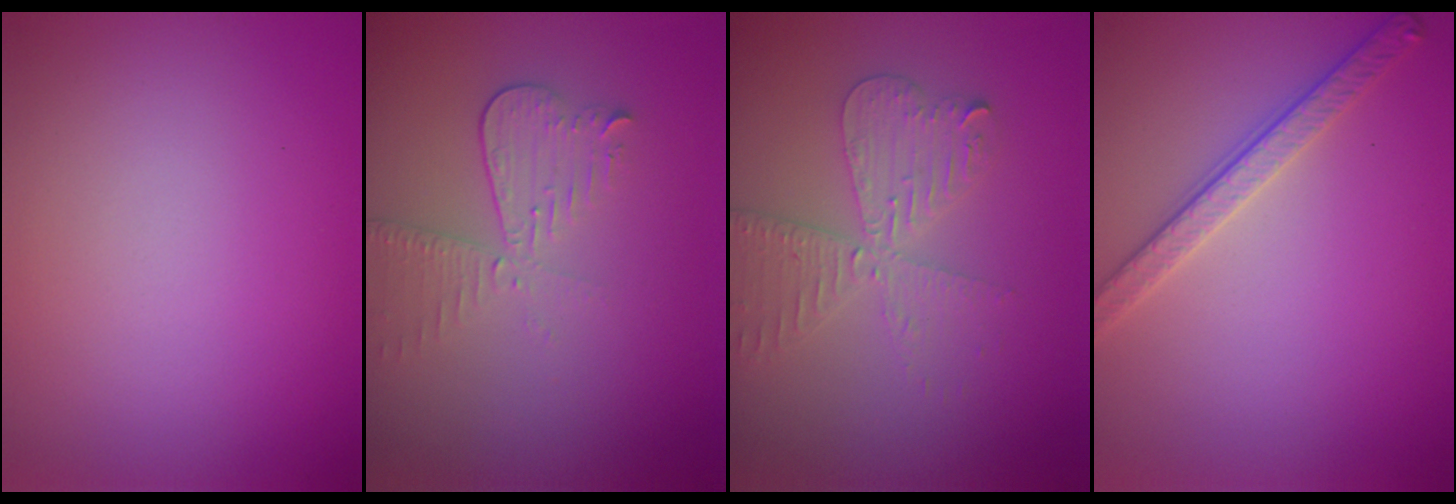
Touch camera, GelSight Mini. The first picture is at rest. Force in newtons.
{"total": 3.1, "press": 2.7, "slide": 1.6}
{"total": 4.1, "press": 3.5, "slide": 2.0}
{"total": 2.8, "press": 2.7, "slide": 0.8}